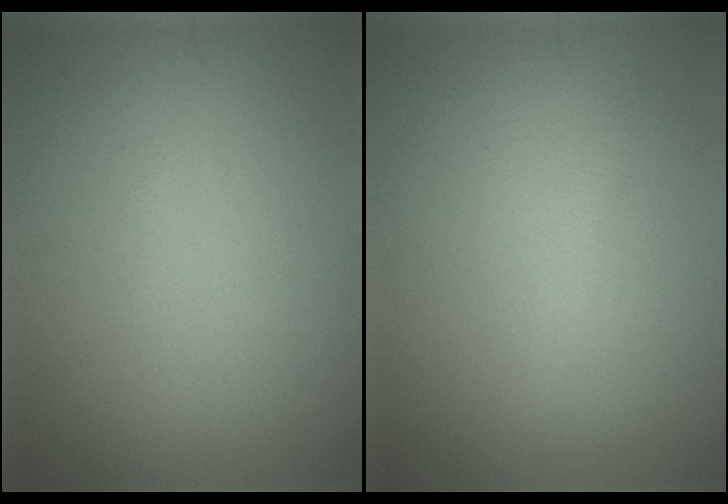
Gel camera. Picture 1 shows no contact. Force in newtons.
{"total": 0.8, "press": 0.8, "slide": 0.0}